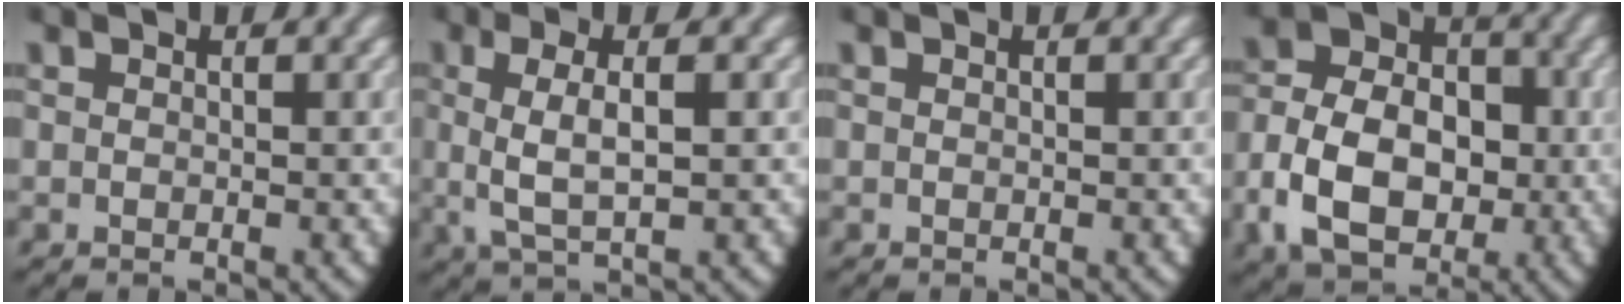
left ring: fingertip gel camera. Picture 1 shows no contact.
{"total": 4.4, "force": [0.5, 1.7, 4.1], "torque": [-0.097, -0.006, 0.021]}
{"total": 0.0}
{"total": 11.2, "force": [-1.1, 8.6, 7.1], "torque": [-0.140, -0.029, -0.011]}